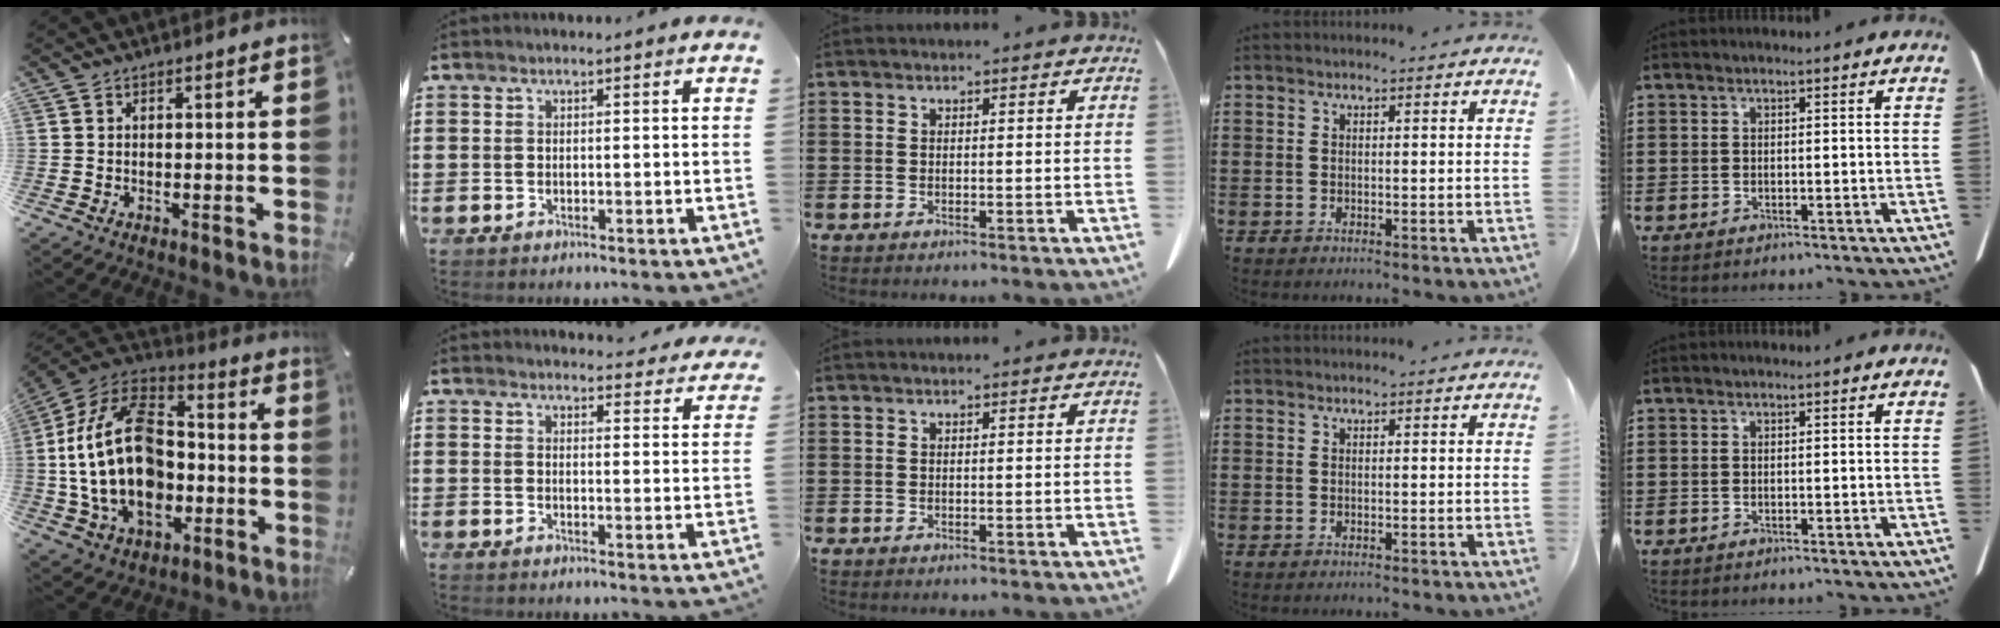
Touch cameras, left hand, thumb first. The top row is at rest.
{"thumb": {"total": 25.6, "force": [-3.1, 17.4, 18.5], "torque": [-0.372, 0.015, -0.048]}, "index": {"total": 3.5, "force": [3.5, 0.4, 0.5], "torque": [-0.014, -0.017, 0.062]}}